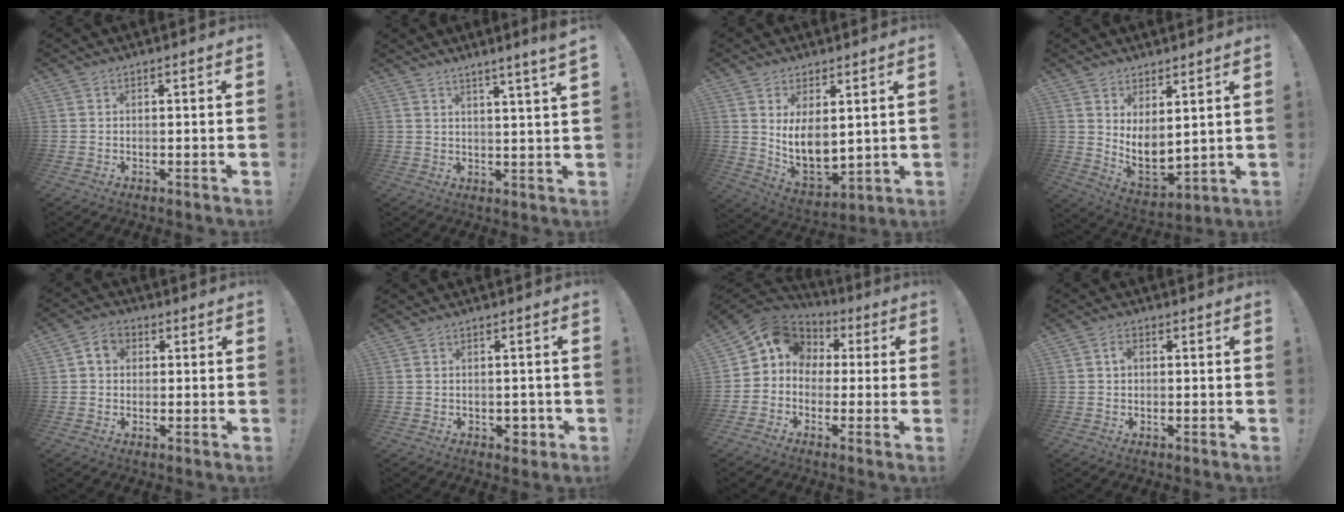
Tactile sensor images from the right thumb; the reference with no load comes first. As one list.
[{"total": 4.7, "force": [3.1, -1.1, 3.3], "torque": [-0.048, -0.024, 0.046]}, {"total": 9.8, "force": [3.5, 5.3, 7.5], "torque": [-0.130, -0.047, 0.072]}, {"total": 7.5, "force": [3.4, 4.0, 5.3], "torque": [-0.072, -0.054, 0.077]}, {"total": 5.2, "force": [1.4, 4.1, 2.8], "torque": [-0.040, 0.005, 0.026]}, {"total": 3.2, "force": [-0.7, 2.6, 1.8], "torque": [-0.016, 0.001, -0.010]}, {"total": 9.0, "force": [1.9, 8.2, 3.4], "torque": [-0.052, -0.005, 0.042]}, {"total": 2.1, "force": [0.3, 1.5, 1.4], "torque": [-0.016, 0.003, 0.001]}]